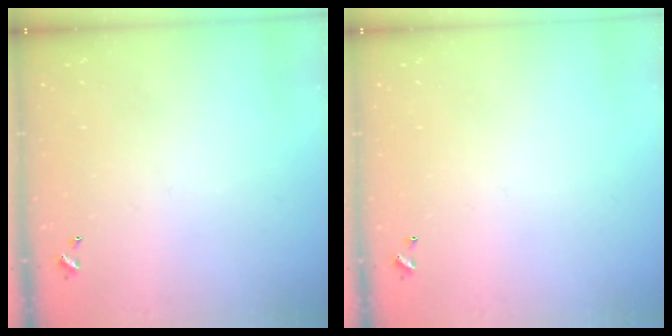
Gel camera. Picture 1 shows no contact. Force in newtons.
{"total": 0.0}